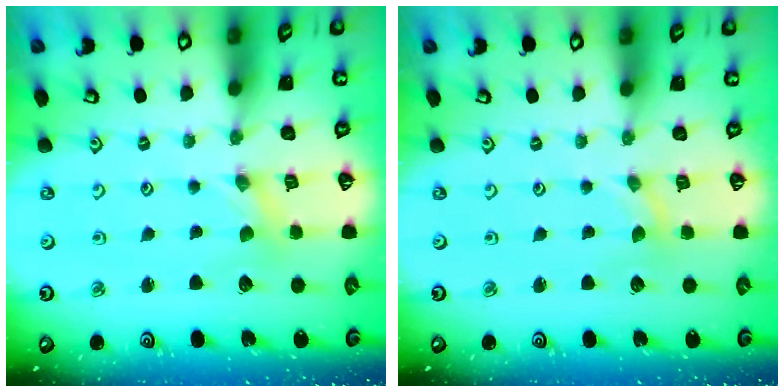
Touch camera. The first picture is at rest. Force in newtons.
{"total": 0.0}